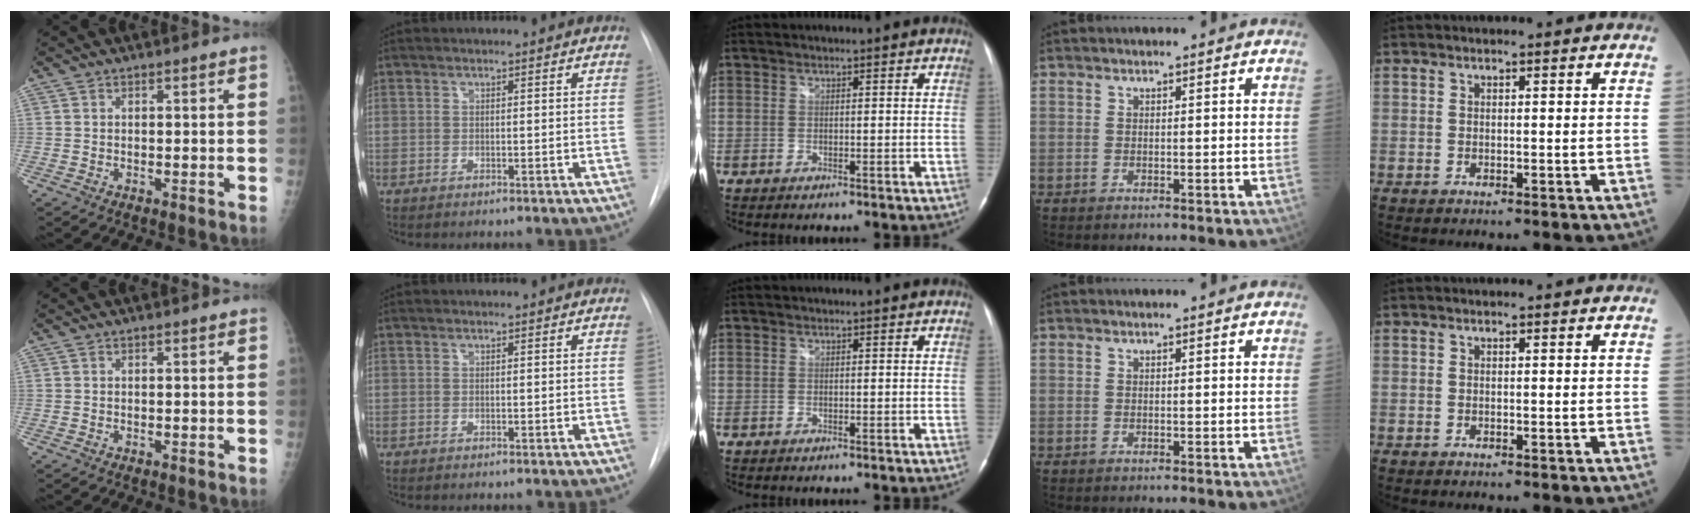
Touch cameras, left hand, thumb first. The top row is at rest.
{}